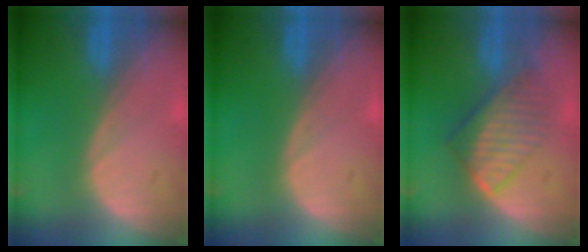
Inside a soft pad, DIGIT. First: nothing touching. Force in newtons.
{"total": 0.0}
{"total": 6.6, "press": 6.3, "slide": 1.9}